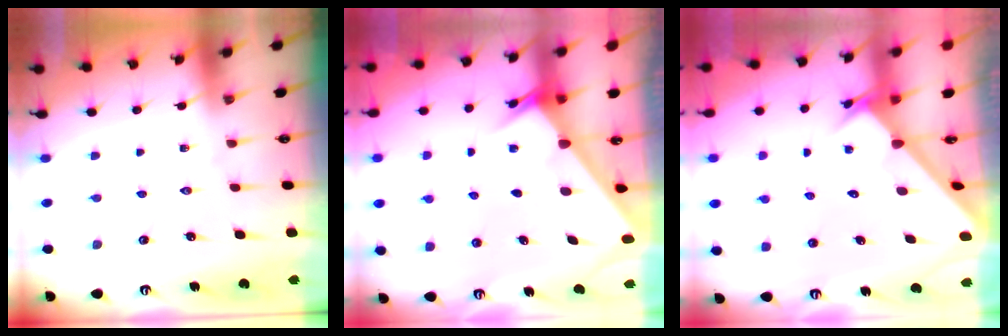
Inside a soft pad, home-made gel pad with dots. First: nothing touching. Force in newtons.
{"total": 2.0, "press": 2.0, "slide": 0.1}
{"total": 2.6, "press": 2.6, "slide": 0.2}